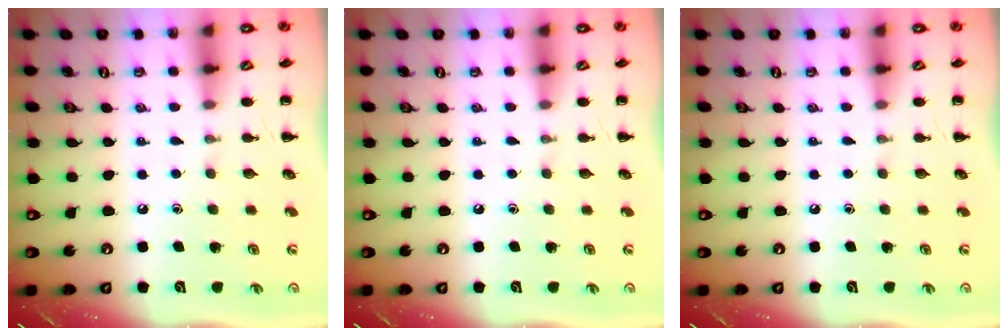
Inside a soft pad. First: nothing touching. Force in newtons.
{"total": 0.0}
{"total": 0.0}